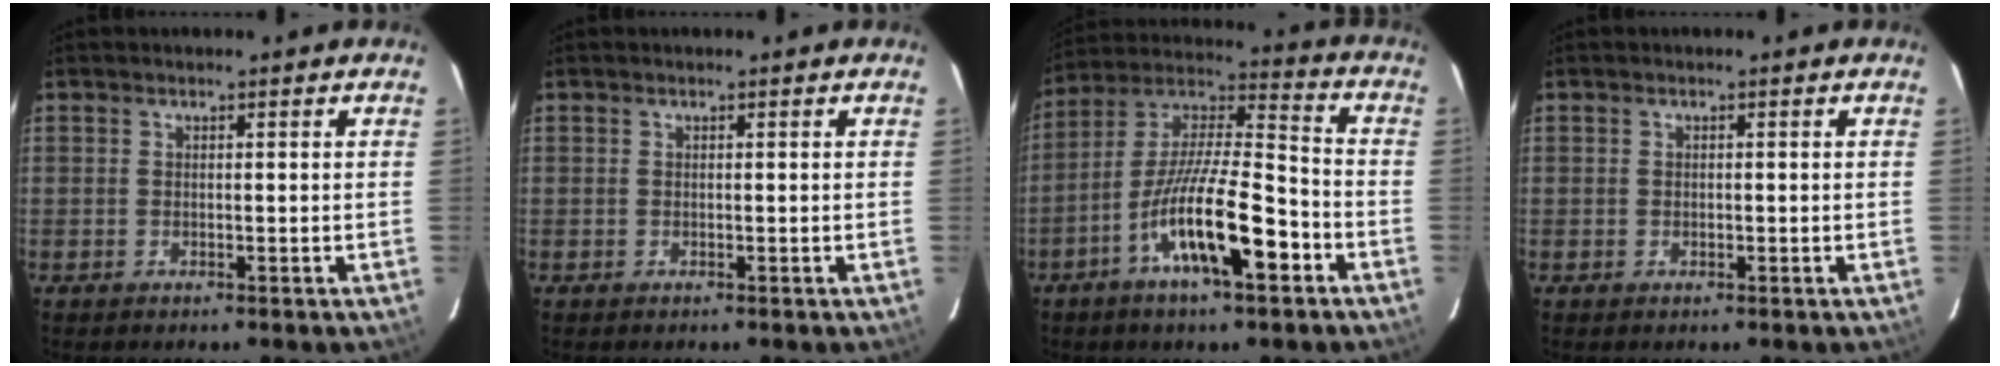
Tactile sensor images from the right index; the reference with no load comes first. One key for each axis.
{"total": 0.0}
{"total": 16.7, "fx": -7.6, "fy": 3.9, "fz": 14.4, "tx": -0.262, "ty": -0.004, "tz": -0.138}
{"total": 0.5, "fx": -0.1, "fy": 0.5, "fz": 0.2, "tx": -0.001, "ty": 0.000, "tz": -0.002}